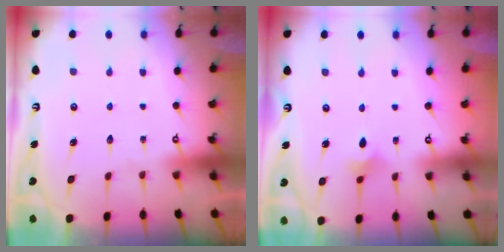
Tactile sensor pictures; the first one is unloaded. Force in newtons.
{"total": 3.4, "press": 3.3, "slide": 0.8}